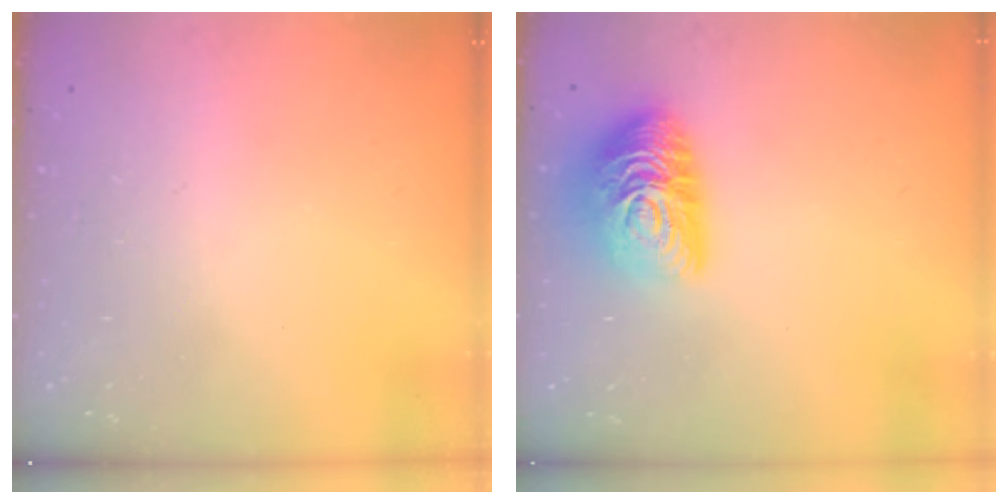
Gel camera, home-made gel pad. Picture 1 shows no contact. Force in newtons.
{"total": 16.0, "press": 16.0, "slide": 0.9}